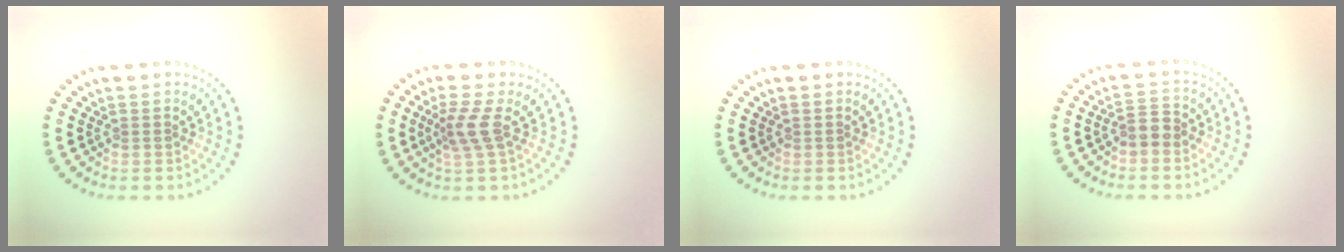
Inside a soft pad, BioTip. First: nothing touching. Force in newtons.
{"total": 2.5, "press": 1.9, "slide": 1.7}
{"total": 0.0}
{"total": 2.0, "press": 1.7, "slide": 1.0}